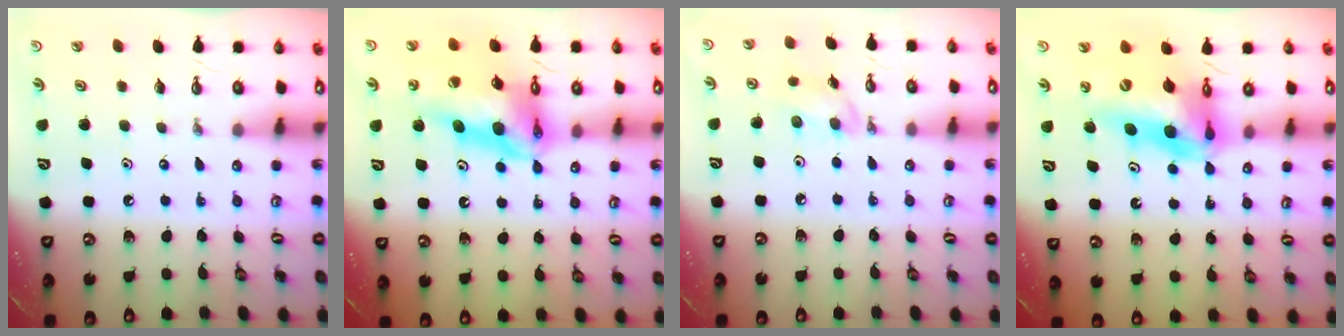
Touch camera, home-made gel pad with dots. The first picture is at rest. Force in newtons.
{"total": 19.4, "press": 19.3, "slide": 1.8}
{"total": 7.3, "press": 7.1, "slide": 1.2}
{"total": 16.8, "press": 15.9, "slide": 5.4}